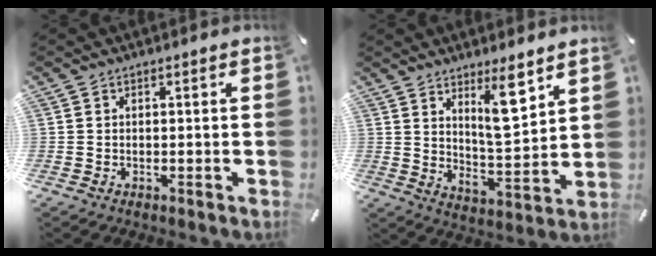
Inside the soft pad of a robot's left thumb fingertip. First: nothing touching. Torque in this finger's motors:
{"motor_torque": [1.43, 1.32, 1.07, -0.77, 0.32]}